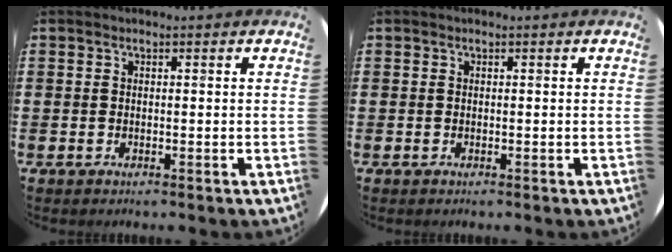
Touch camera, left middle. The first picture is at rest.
{"total": 0.0}